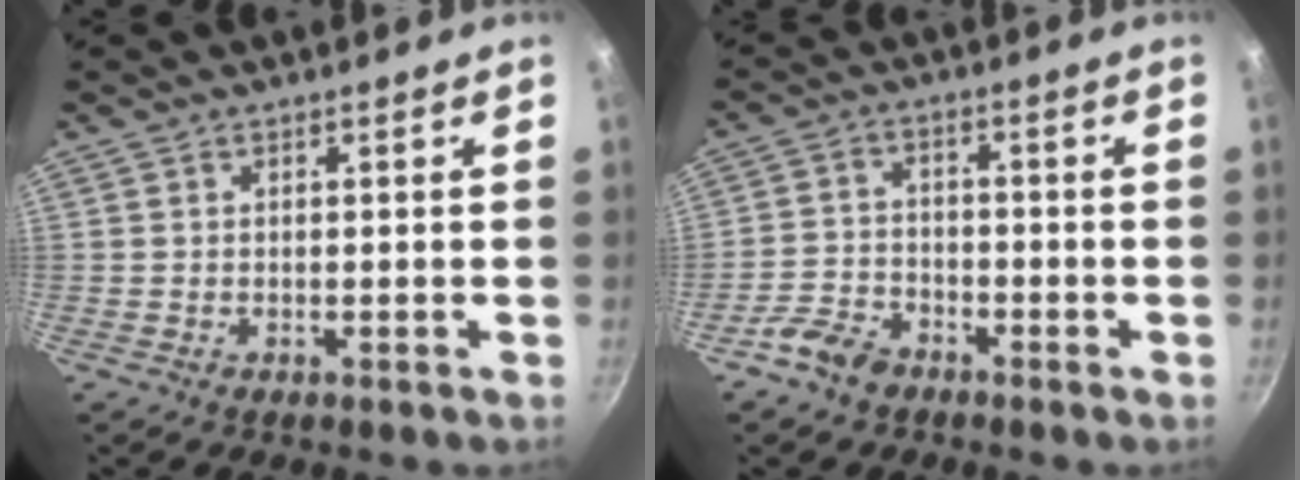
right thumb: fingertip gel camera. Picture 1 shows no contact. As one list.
[{"total": 5.7, "force": [-3.9, 3.5, 2.2], "torque": [-0.040, 0.038, -0.079]}]